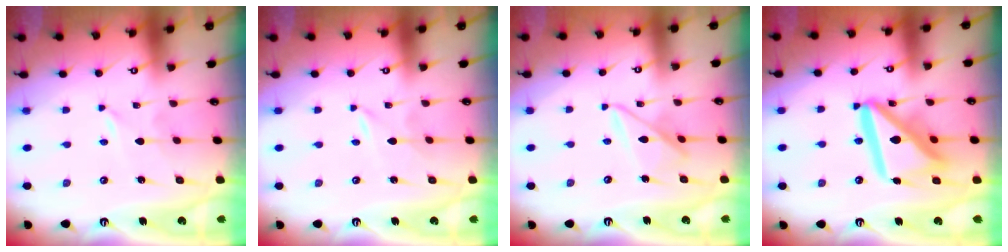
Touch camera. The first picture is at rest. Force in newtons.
{"total": 0.0}
{"total": 9.5, "press": 9.5, "slide": 0.7}
{"total": 18.4, "press": 18.3, "slide": 2.0}